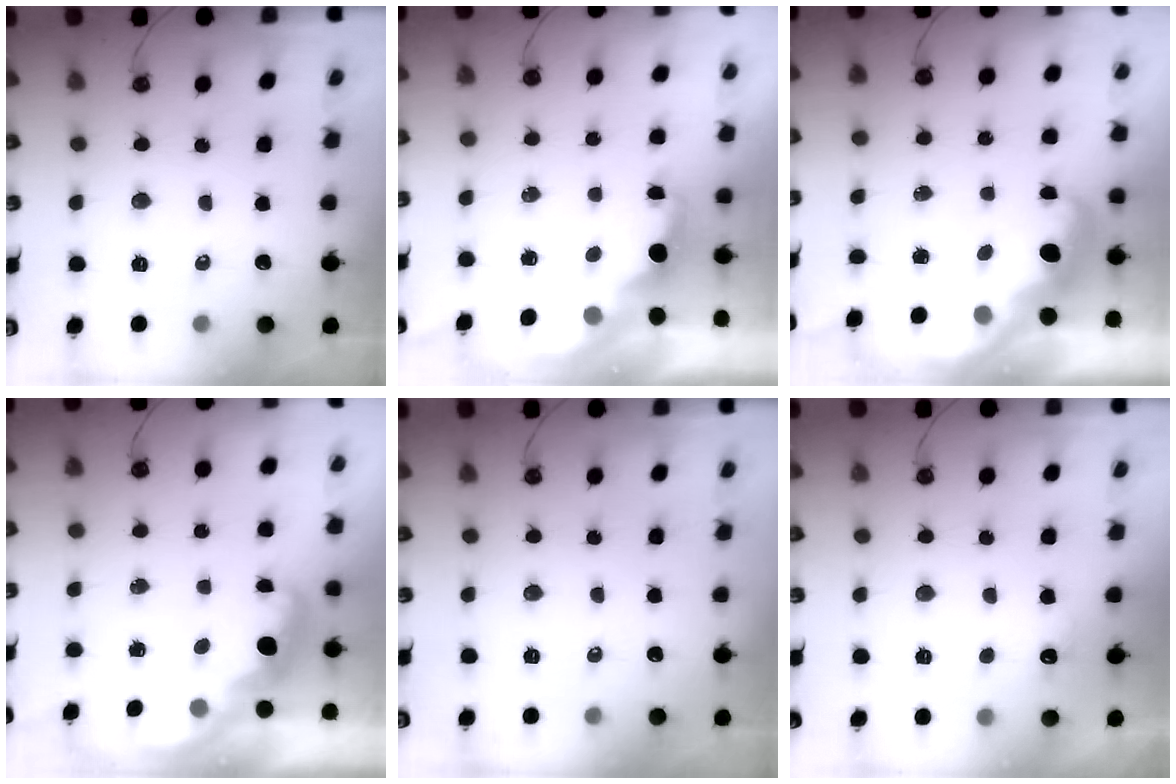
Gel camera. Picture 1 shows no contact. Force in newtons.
{"total": 1.8, "press": 1.6, "slide": 0.8}
{"total": 4.8, "press": 4.7, "slide": 0.7}
{"total": 2.6, "press": 2.5, "slide": 0.8}
{"total": 0.0}
{"total": 5.4, "press": 5.3, "slide": 1.2}